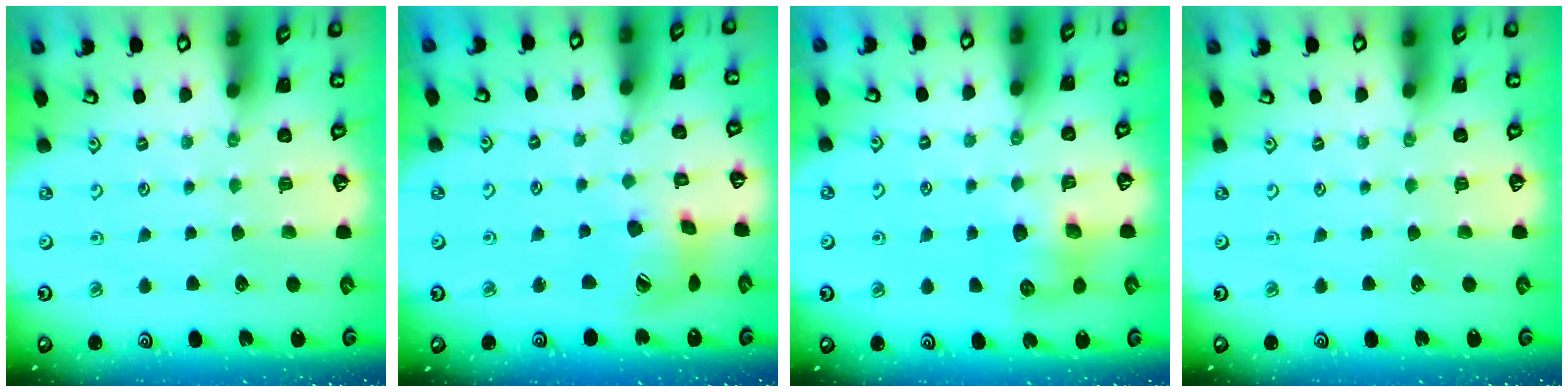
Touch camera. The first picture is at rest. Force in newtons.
{"total": 13.8, "press": 13.7, "slide": 1.7}
{"total": 8.0, "press": 8.0, "slide": 0.5}
{"total": 0.0}